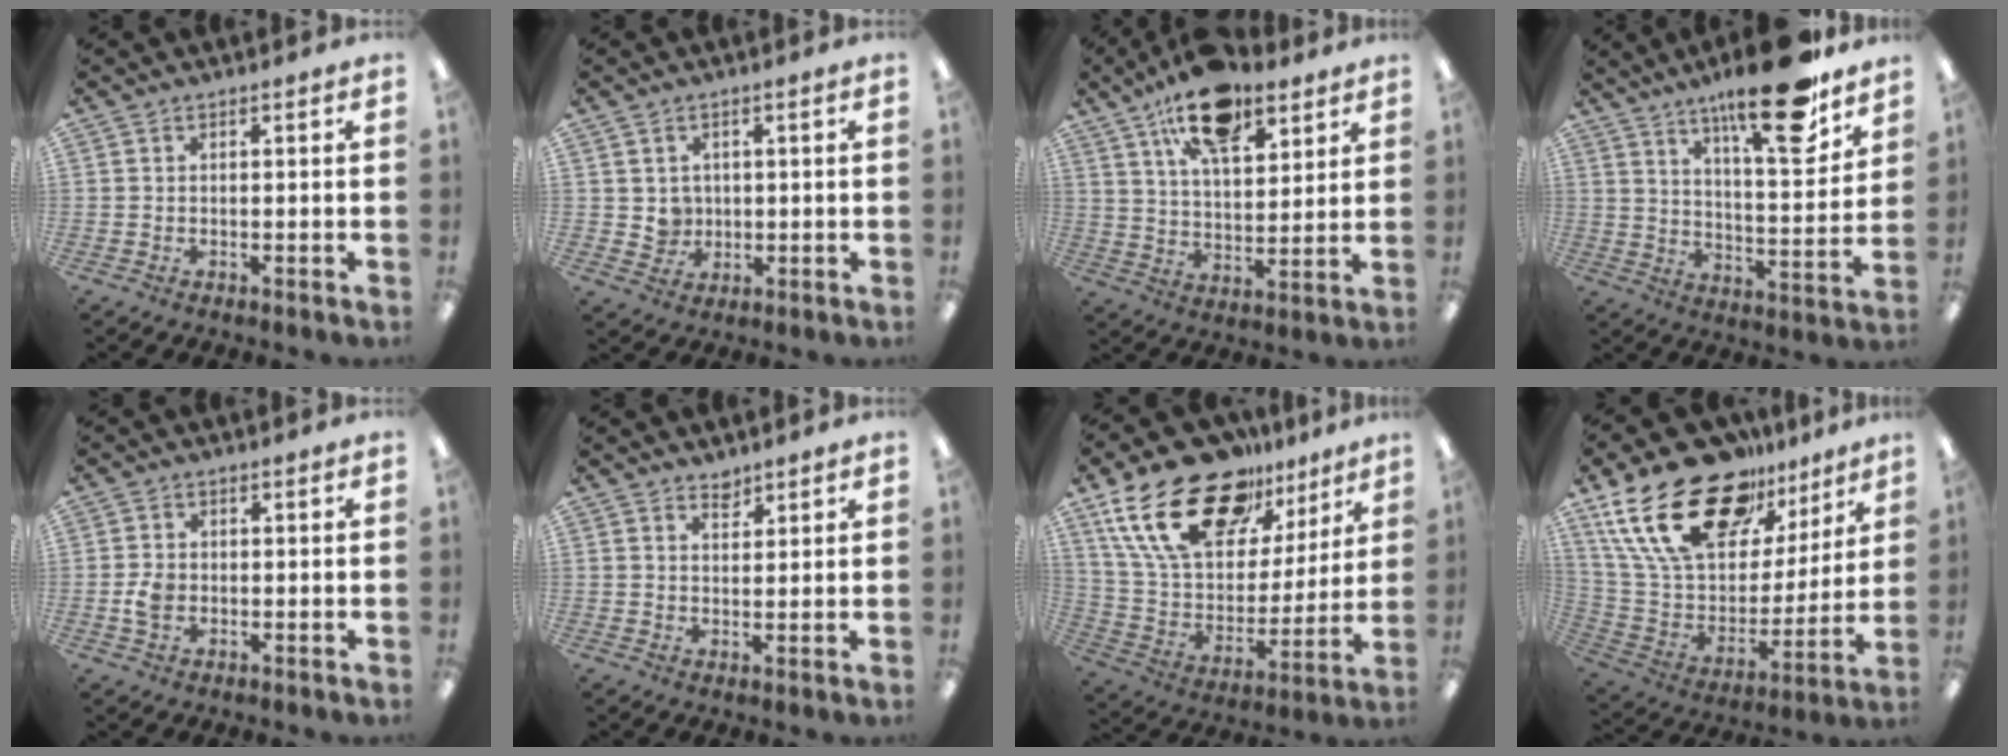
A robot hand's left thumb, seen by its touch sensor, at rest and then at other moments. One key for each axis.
{"total": 3.8, "fx": 1.3, "fy": 3.5, "fz": 0.4, "tx": -0.005, "ty": -0.003, "tz": 0.023}
{"total": 16.8, "fx": 11.1, "fy": 7.7, "fz": 9.9, "tx": -0.163, "ty": -0.048, "tz": 0.192}
{"total": 19.6, "fx": 14.3, "fy": 4.4, "fz": 12.7, "tx": -0.192, "ty": -0.090, "tz": 0.225}
{"total": 3.4, "fx": -0.5, "fy": 2.5, "fz": 2.2, "tx": -0.048, "ty": 0.002, "tz": -0.011}
{"total": 2.4, "fx": 2.3, "fy": 0.8, "fz": 0.3, "tx": 0.007, "ty": -0.017, "tz": 0.040}
{"total": 25.1, "fx": 16.1, "fy": 13.1, "fz": 14.1, "tx": -0.267, "ty": -0.092, "tz": 0.285}
{"total": 26.8, "fx": 17.0, "fy": 14.2, "fz": 15.1, "tx": -0.285, "ty": -0.096, "tz": 0.310}